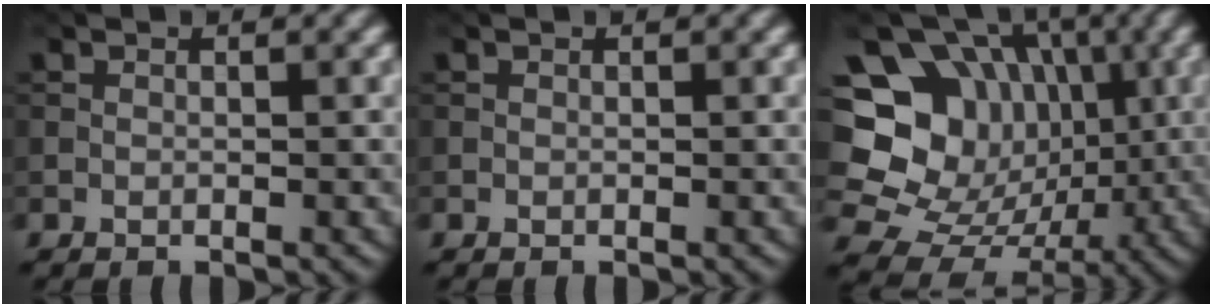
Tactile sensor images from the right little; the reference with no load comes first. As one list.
[{"total": 0.0}, {"total": 18.2, "force": [2.6, 16.0, 8.1], "torque": [-0.192, 0.055, 0.036]}]